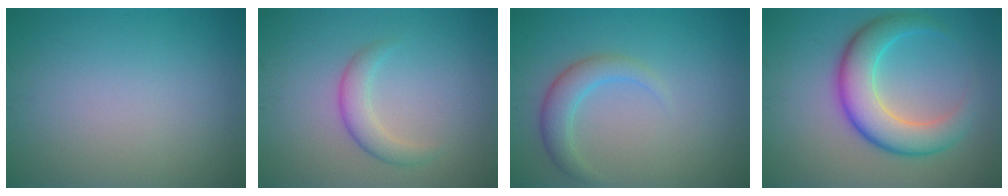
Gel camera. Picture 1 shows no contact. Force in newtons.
{"total": 2.5, "press": 2.5, "slide": 0.0}
{"total": 2.8, "press": 2.8, "slide": 0.2}
{"total": 6.7, "press": 6.7, "slide": 0.0}